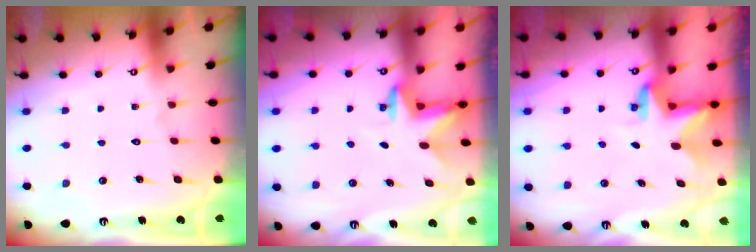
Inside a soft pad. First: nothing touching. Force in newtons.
{"total": 2.8, "press": 2.7, "slide": 0.7}
{"total": 2.8, "press": 2.8, "slide": 0.2}